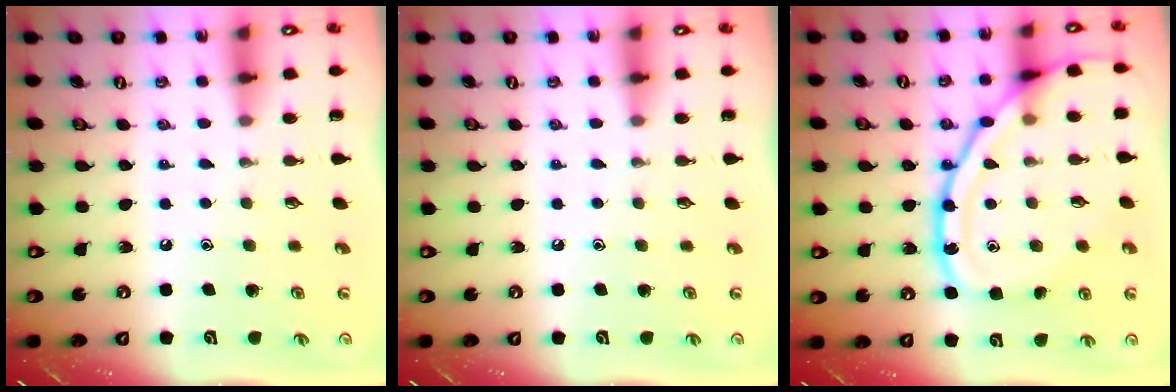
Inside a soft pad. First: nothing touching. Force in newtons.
{"total": 0.0}
{"total": 18.1, "press": 18.1, "slide": 1.0}